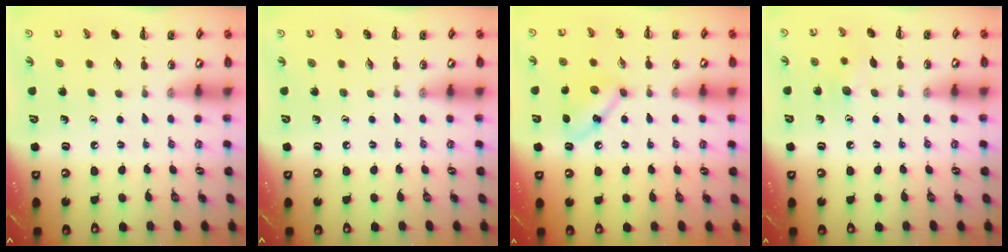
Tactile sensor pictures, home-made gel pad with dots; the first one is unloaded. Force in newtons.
{"total": 0.0}
{"total": 7.2, "press": 7.0, "slide": 1.7}
{"total": 7.0, "press": 6.8, "slide": 1.7}